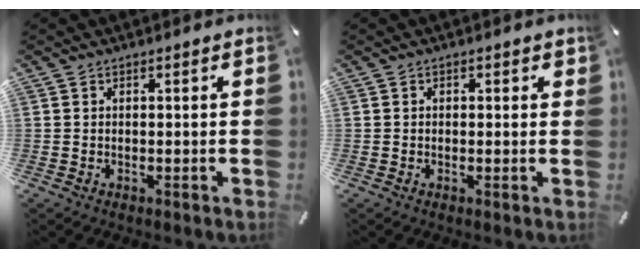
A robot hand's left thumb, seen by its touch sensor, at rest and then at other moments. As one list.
[{"total": 0.9, "force": [0.0, 0.7, 0.5], "torque": [-0.001, 0.002, -0.004]}]